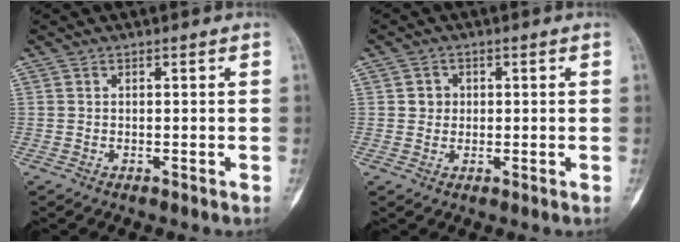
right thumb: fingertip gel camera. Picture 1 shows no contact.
{"total": 2.4, "force": [0.4, 2.3, 0.7], "torque": [0.003, 0.003, 0.003]}